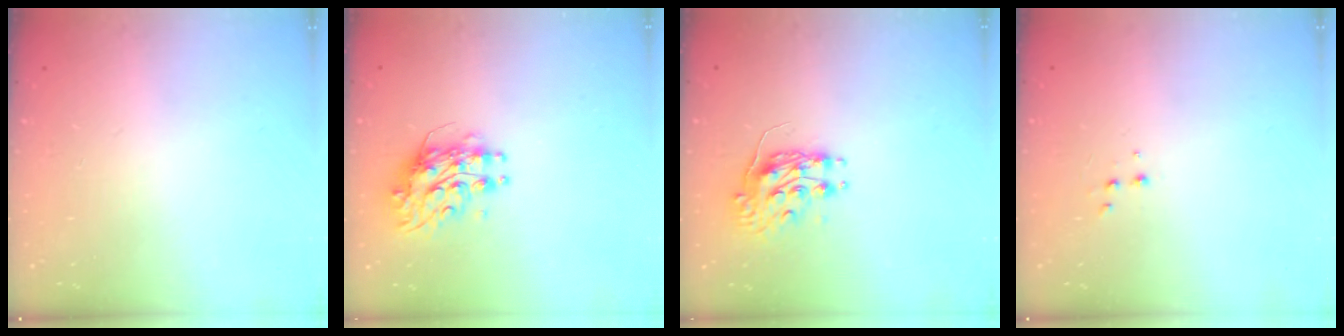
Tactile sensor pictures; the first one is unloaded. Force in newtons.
{"total": 8.9, "press": 8.9, "slide": 0.5}
{"total": 8.6, "press": 8.6, "slide": 0.2}
{"total": 1.9, "press": 1.9, "slide": 0.2}